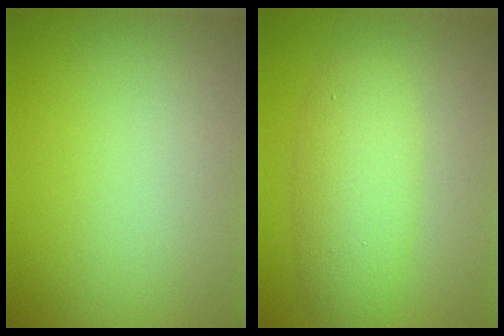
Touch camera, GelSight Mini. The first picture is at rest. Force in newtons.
{"total": 4.2, "press": 4.2, "slide": 0.1}